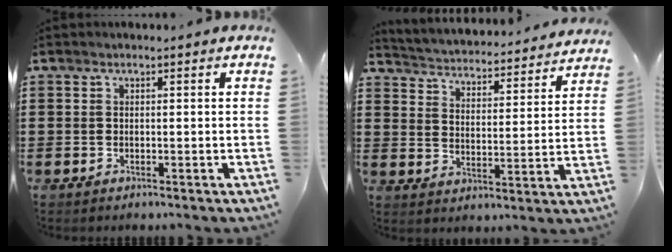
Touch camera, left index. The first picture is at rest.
{"total": 3.1, "force": [3.1, -0.2, -0.2], "torque": [-0.019, -0.035, 0.044]}